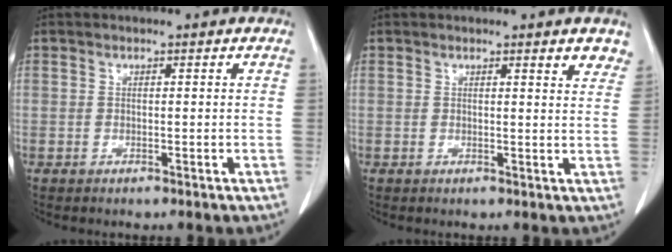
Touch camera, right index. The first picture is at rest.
{"total": 3.0, "force": [2.6, 0.5, 1.6], "torque": [-0.015, -0.011, 0.017]}